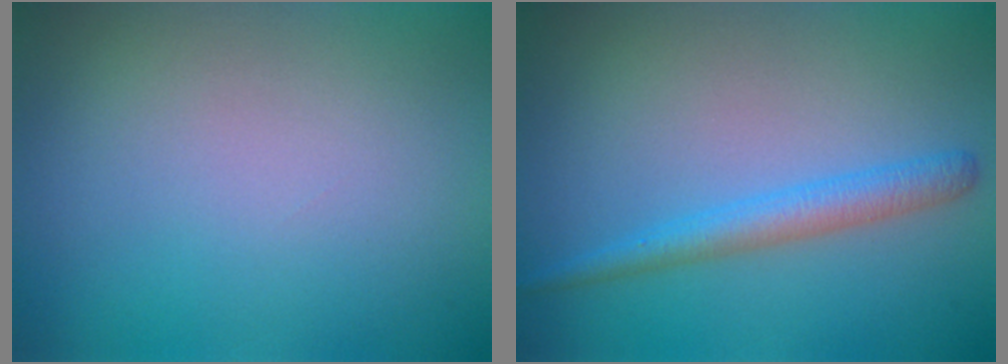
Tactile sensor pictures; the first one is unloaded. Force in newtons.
{"total": 2.6, "press": 2.6, "slide": 0.1}